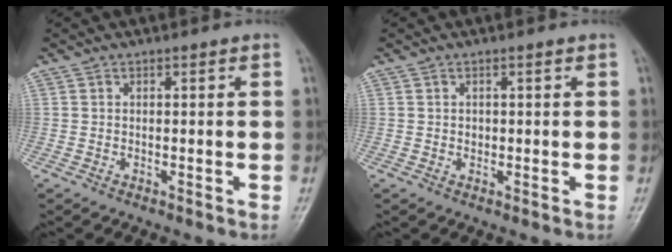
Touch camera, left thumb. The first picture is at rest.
{"total": 0.8, "force": [0.2, 0.7, 0.4], "torque": [-0.001, 0.002, 0.002]}